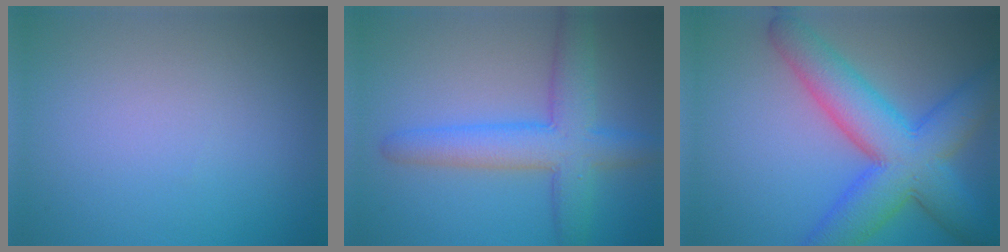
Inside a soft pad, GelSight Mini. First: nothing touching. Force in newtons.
{"total": 6.1, "press": 6.1, "slide": 0.2}
{"total": 9.6, "press": 9.6, "slide": 0.4}